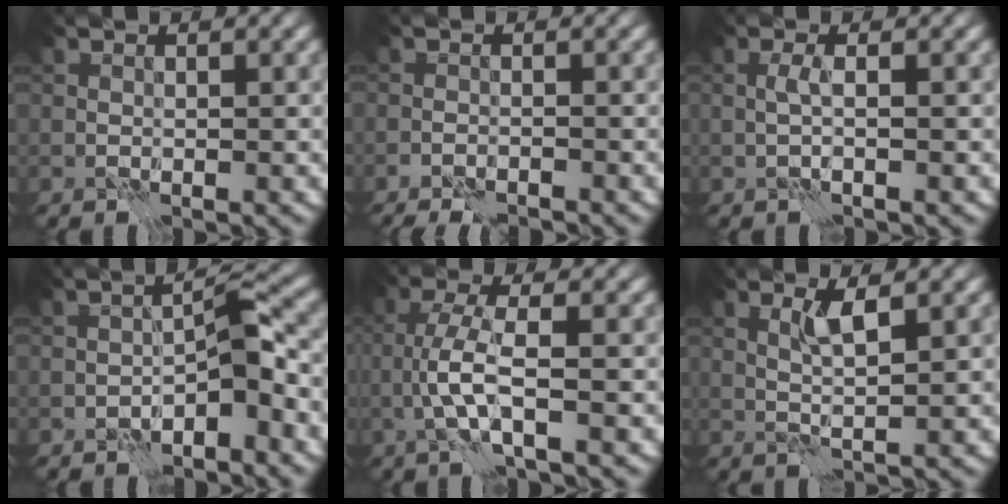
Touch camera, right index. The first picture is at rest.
{"total": 2.2, "force": [-2.0, -0.4, 0.7], "torque": [-0.013, 0.000, -0.034]}
{"total": 1.0, "force": [0.1, -0.5, 0.9], "torque": [-0.017, 0.007, -0.002]}
{"total": 3.8, "force": [-1.5, 0.9, 3.4], "torque": [-0.048, 0.015, -0.030]}
{"total": 3.5, "force": [-0.9, 0.3, 3.3], "torque": [-0.071, 0.009, -0.025]}
{"total": 1.9, "force": [1.0, -0.3, 1.6], "torque": [-0.032, 0.004, 0.017]}